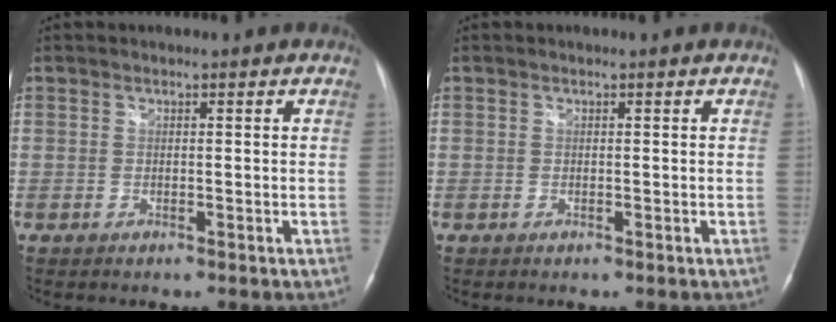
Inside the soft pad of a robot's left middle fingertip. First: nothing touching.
{"total": 0.0}